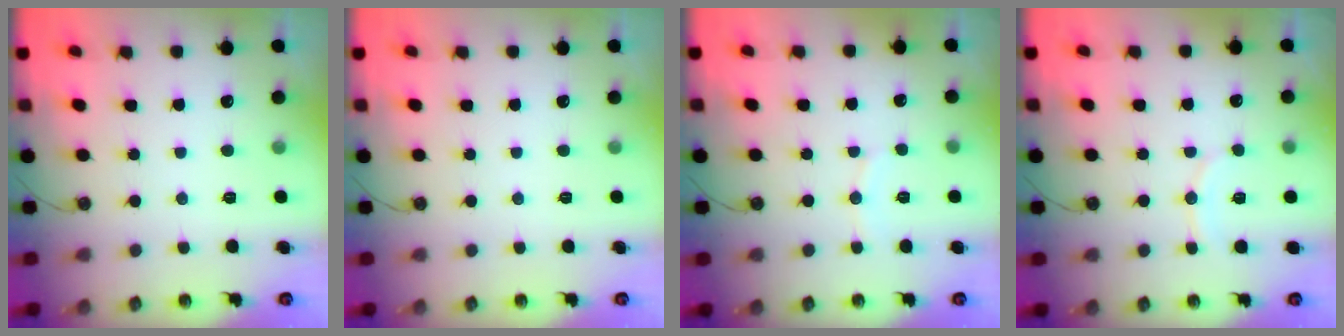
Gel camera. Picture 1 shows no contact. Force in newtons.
{"total": 0.0}
{"total": 5.7, "press": 5.7, "slide": 0.7}
{"total": 6.5, "press": 6.5, "slide": 0.5}